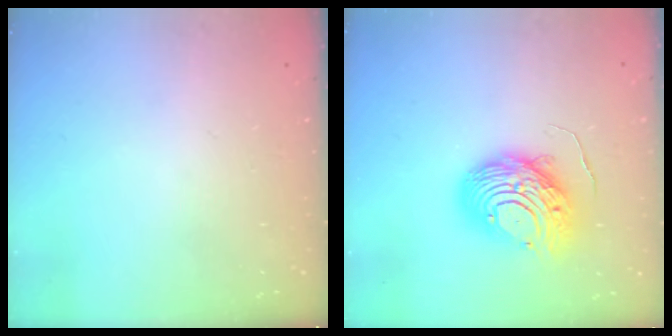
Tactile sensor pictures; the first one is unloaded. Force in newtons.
{"total": 12.8, "press": 12.7, "slide": 1.3}